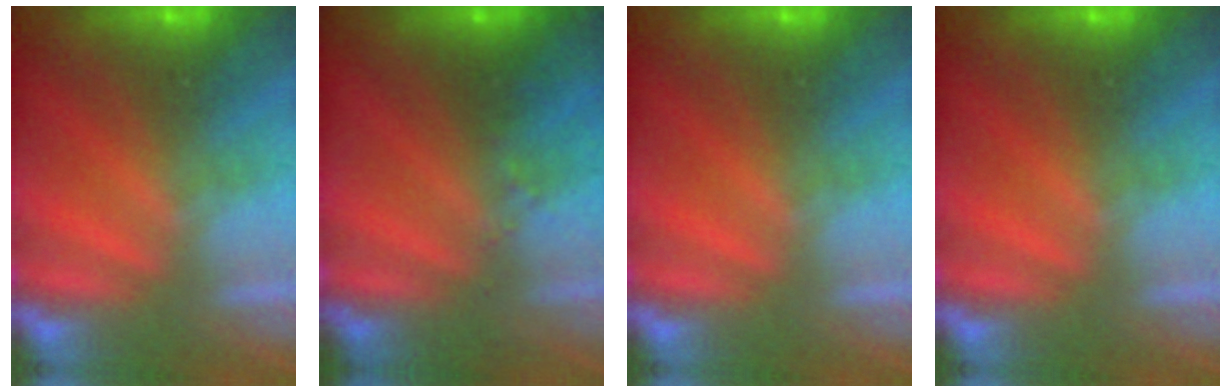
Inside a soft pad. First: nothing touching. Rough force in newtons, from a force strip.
{"total": 2.9}
{"total": 0.0}
{"total": 0.0}